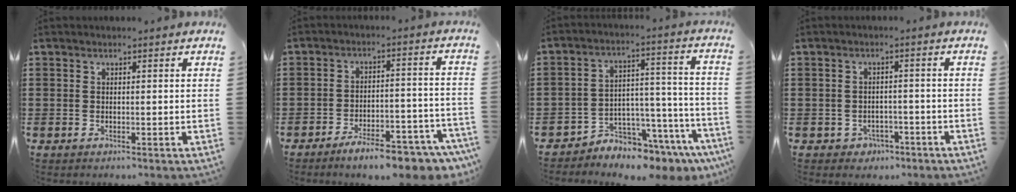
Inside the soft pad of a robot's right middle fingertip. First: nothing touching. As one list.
[{"total": 7.9, "force": [-6.6, 1.2, 4.2], "torque": [-0.063, 0.009, -0.119]}, {"total": 5.4, "force": [-5.2, 1.5, 0.3], "torque": [-0.012, 0.004, -0.103]}, {"total": 1.9, "force": [-1.5, 1.2, 0.2], "torque": [-0.012, 0.000, -0.035]}]